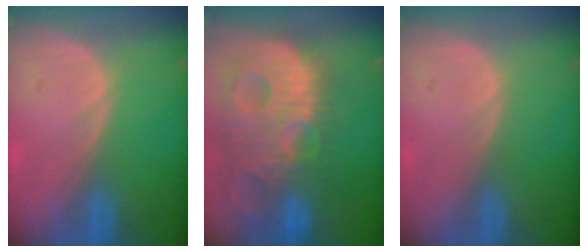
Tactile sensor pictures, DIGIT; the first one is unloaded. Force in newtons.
{"total": 14.1, "press": 12.2, "slide": 7.1}
{"total": 0.0}